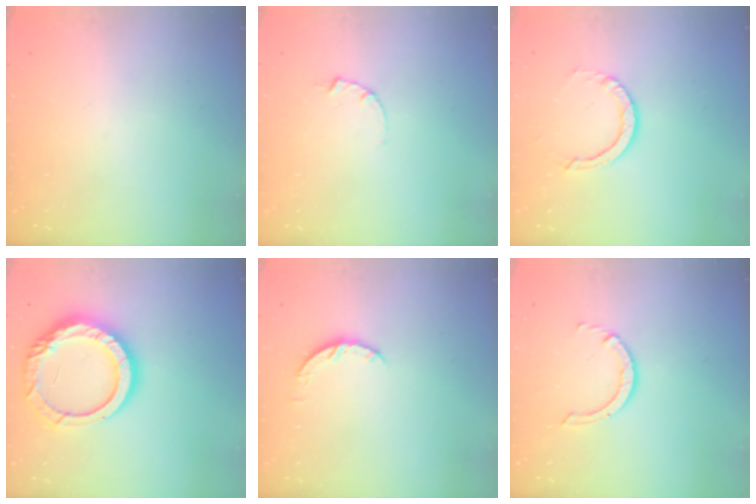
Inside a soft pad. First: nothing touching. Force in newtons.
{"total": 2.5, "press": 2.5, "slide": 0.3}
{"total": 7.0, "press": 6.9, "slide": 0.9}
{"total": 16.9, "press": 16.8, "slide": 1.2}
{"total": 5.0, "press": 4.9, "slide": 0.7}
{"total": 2.9, "press": 2.9, "slide": 0.2}